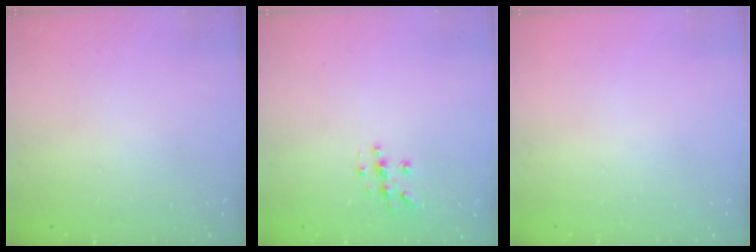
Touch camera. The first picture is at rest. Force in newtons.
{"total": 5.0, "press": 4.7, "slide": 1.6}
{"total": 0.0}